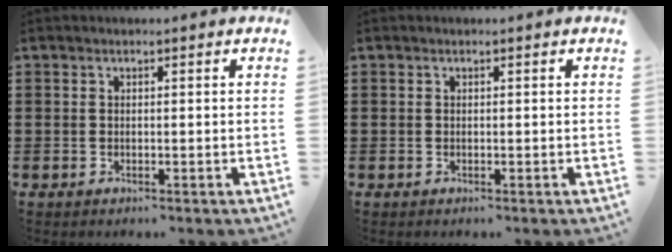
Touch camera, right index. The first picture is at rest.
{"total": 0.0}